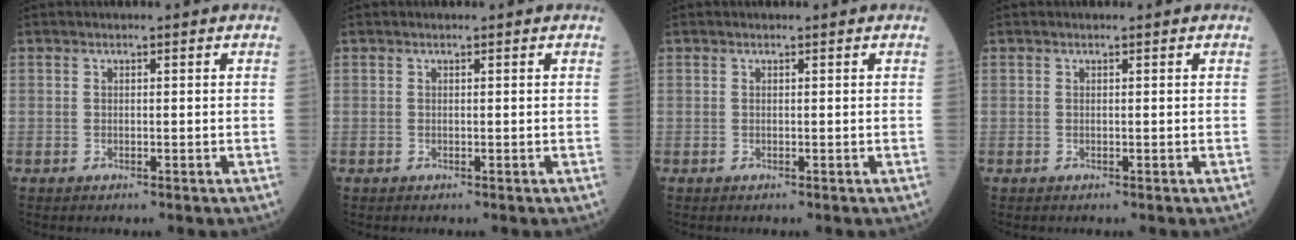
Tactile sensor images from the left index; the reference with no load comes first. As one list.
[{"total": 0.0}, {"total": 0.0}, {"total": 0.0}]